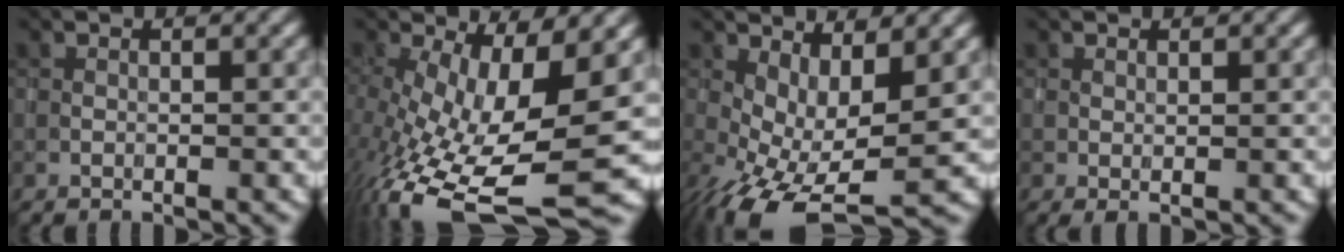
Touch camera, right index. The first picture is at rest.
{"total": 12.3, "force": [-2.4, 4.7, 11.1], "torque": [-0.208, -0.025, -0.035]}
{"total": 8.3, "force": [-1.5, 3.7, 7.3], "torque": [-0.139, -0.005, -0.021]}
{"total": 0.6, "force": [0.3, 0.1, 0.5], "torque": [-0.011, -0.001, 0.004]}